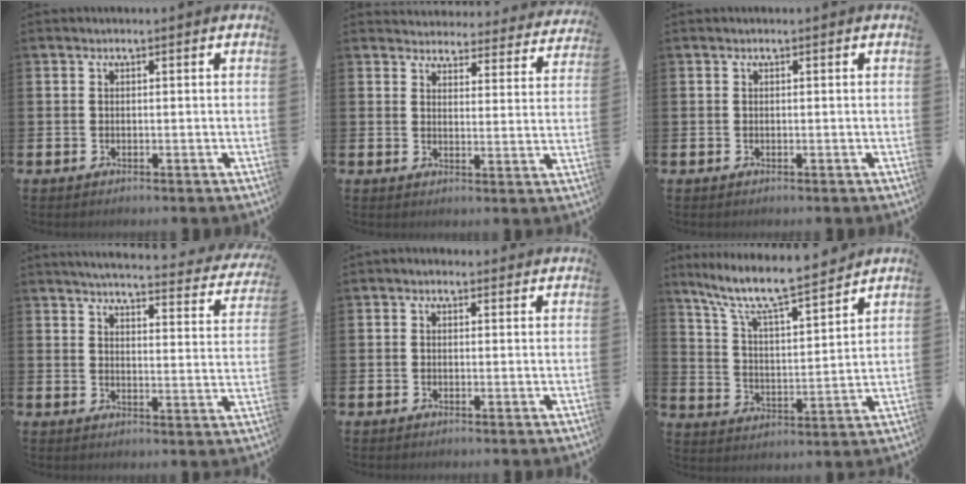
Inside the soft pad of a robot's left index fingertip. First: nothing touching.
{"total": 3.6, "force": [3.5, 0.8, 0.0], "torque": [-0.012, -0.032, 0.058]}
{"total": 0.0}
{"total": 4.3, "force": [4.0, 0.3, 1.3], "torque": [-0.028, -0.039, 0.062]}
{"total": 0.5, "force": [0.0, 0.4, 0.3], "torque": [-0.005, 0.005, -0.001]}
{"total": 9.0, "force": [8.2, 0.7, 3.6], "torque": [-0.098, -0.062, 0.137]}